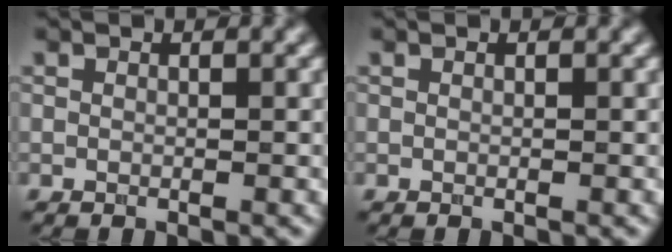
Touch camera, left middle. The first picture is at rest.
{"total": 0.0}